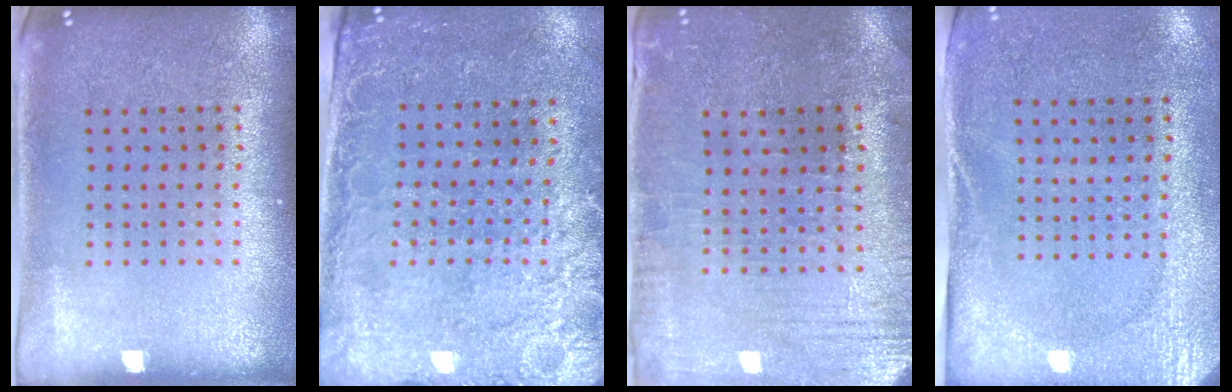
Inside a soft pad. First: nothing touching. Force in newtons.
{"total": 2.6, "press": 2.2, "slide": 1.2}
{"total": 0.6, "press": 0.5, "slide": 0.3}
{"total": 2.7, "press": 2.1, "slide": 1.6}